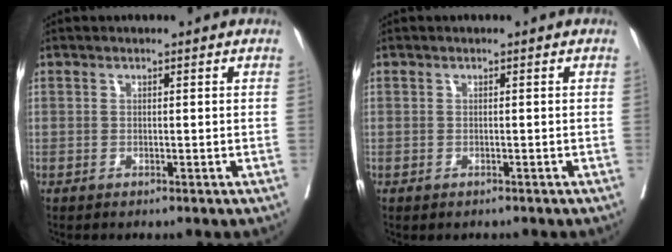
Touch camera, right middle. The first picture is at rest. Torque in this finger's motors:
{"motor_torque": [0.23, -0.16, 0.00, 0.00]}